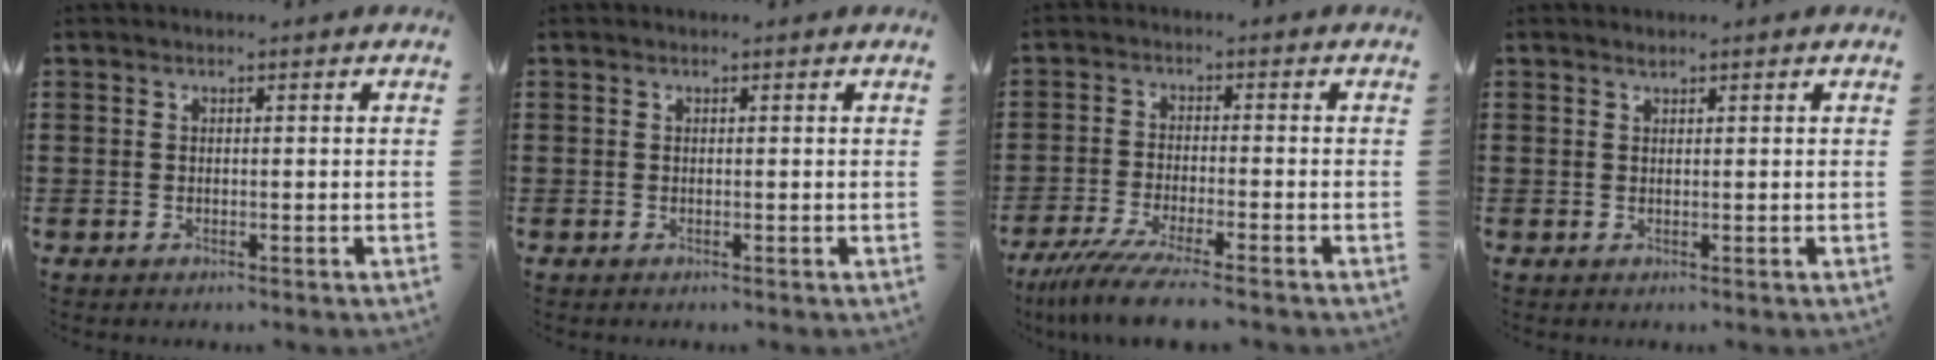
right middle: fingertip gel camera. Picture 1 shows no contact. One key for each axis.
{"total": 0.0}
{"total": 6.6, "fx": -5.7, "fy": -0.2, "fz": 3.4, "tx": -0.079, "ty": -0.019, "tz": -0.111}
{"total": 0.5, "fx": 0.5, "fy": 0.1, "fz": 0.1, "tx": -0.004, "ty": -0.001, "tz": 0.010}